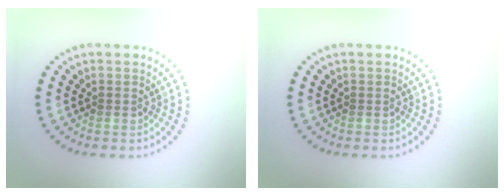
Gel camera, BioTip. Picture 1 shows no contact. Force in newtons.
{"total": 0.0}